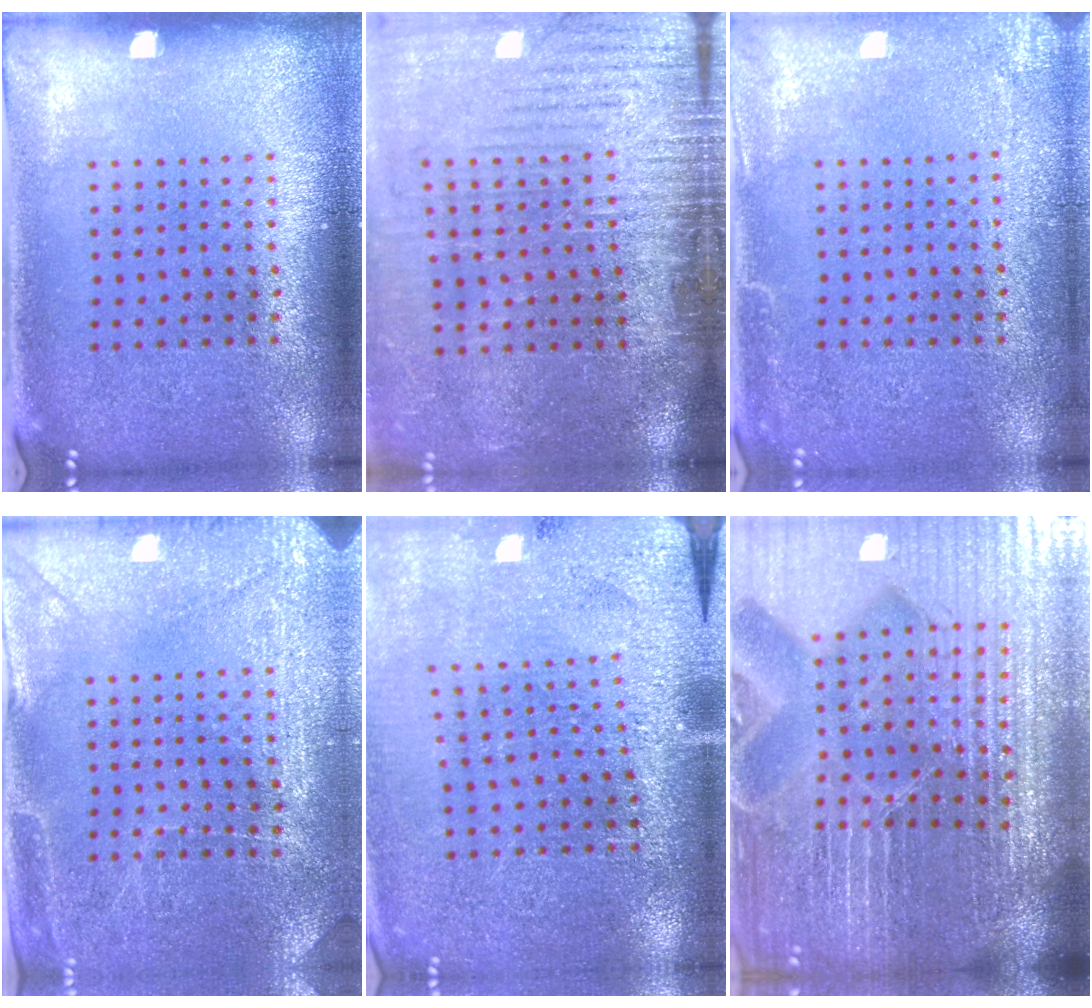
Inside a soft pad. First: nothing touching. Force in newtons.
{"total": 4.4, "press": 3.7, "slide": 2.3}
{"total": 2.8, "press": 2.8, "slide": 0.3}
{"total": 2.8, "press": 2.8, "slide": 0.4}
{"total": 3.0, "press": 3.0, "slide": 0.4}
{"total": 6.6, "press": 5.9, "slide": 2.9}